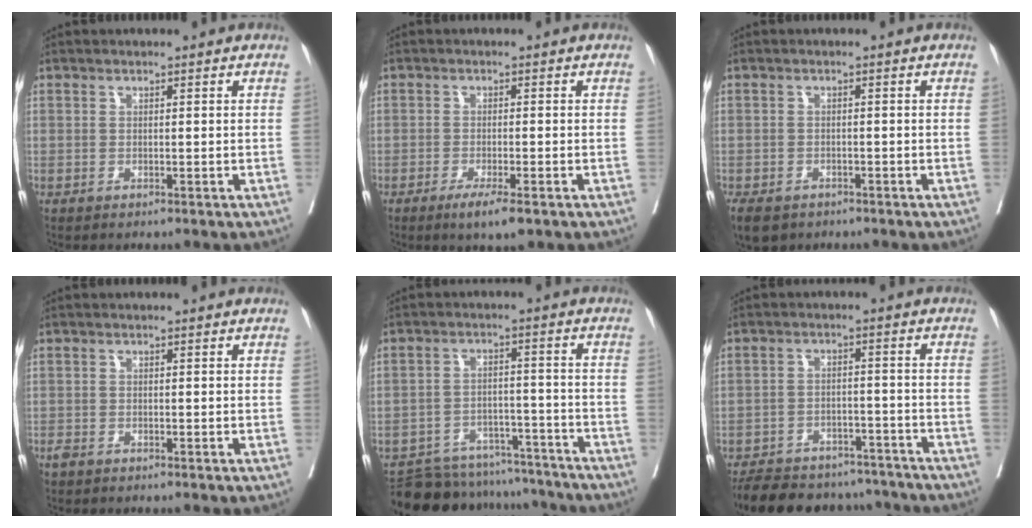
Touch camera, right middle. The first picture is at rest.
{"total": 4.1, "force": [-2.5, 0.5, 3.2], "torque": [-0.053, -0.009, -0.040]}
{"total": 9.6, "force": [-6.1, 6.3, 4.0], "torque": [-0.103, -0.020, -0.083]}
{"total": 1.0, "force": [-0.8, 0.4, 0.4], "torque": [-0.016, -0.003, -0.015]}
{"total": 15.1, "force": [-14.2, 4.7, 2.4], "torque": [-0.036, 0.021, -0.194]}
{"total": 16.7, "force": [-14.8, 5.8, 5.1], "torque": [-0.112, 0.005, -0.206]}